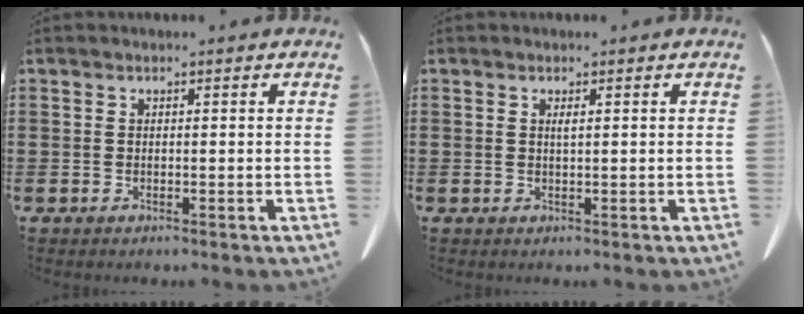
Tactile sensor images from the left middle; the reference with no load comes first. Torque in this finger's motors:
{"motor_torque": [0.02, 0.38, 0.12, 0.13]}